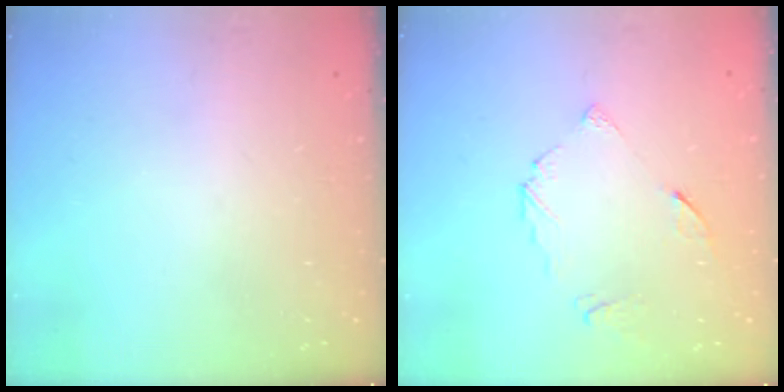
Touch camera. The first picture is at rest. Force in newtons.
{"total": 5.8, "press": 5.7, "slide": 0.5}